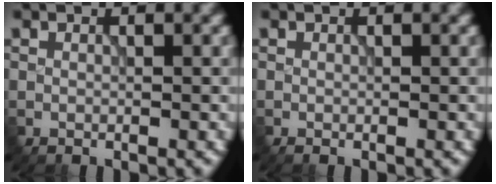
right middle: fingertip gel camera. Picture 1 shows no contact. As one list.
[{"total": 0.0}]